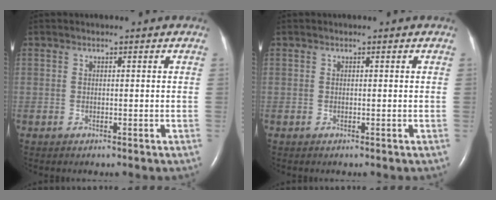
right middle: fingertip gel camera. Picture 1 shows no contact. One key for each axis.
{"total": 0.0}